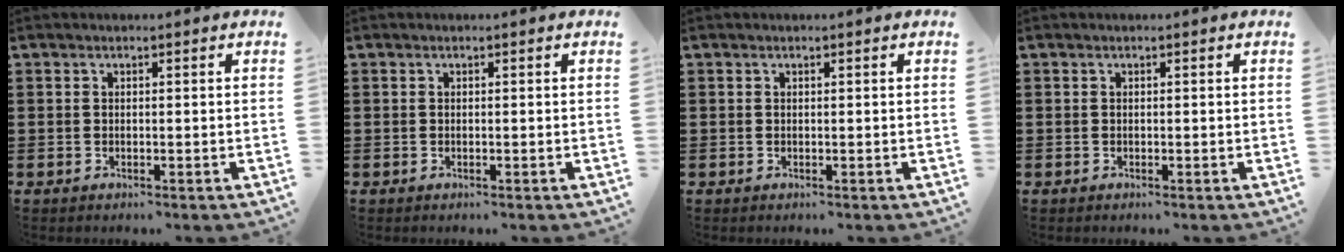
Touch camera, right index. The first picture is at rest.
{"total": 0.0}
{"total": 0.0}
{"total": 0.0}